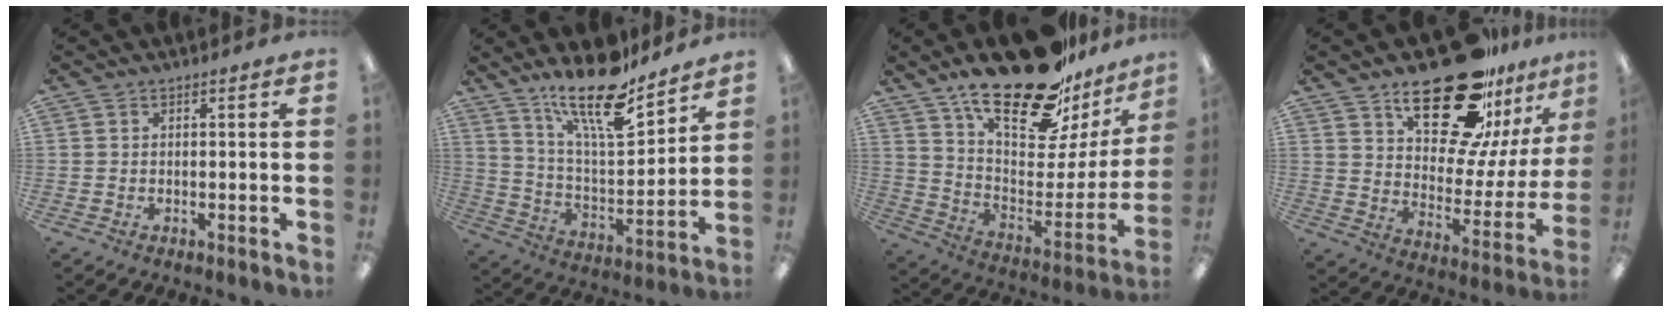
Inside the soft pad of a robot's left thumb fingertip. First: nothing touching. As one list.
[{"total": 18.4, "force": [14.2, 5.2, 10.5], "torque": [-0.183, -0.089, 0.240]}, {"total": 27.1, "force": [20.4, 10.0, 14.8], "torque": [-0.210, -0.137, 0.342]}, {"total": 26.7, "force": [17.6, 12.1, 16.0], "torque": [-0.229, -0.107, 0.298]}]